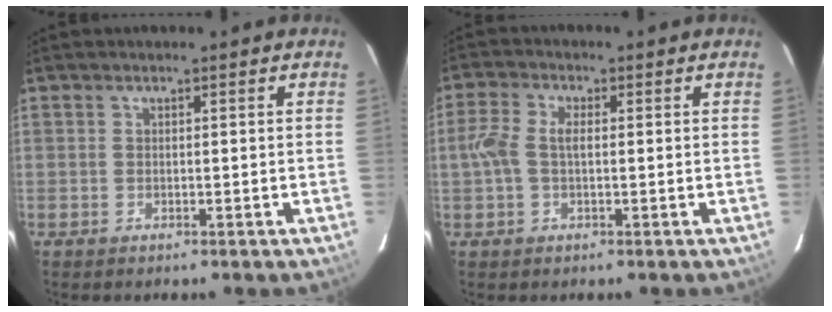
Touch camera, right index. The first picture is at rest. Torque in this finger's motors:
{"motor_torque": [0.14, 0.00, 0.25, 0.07]}